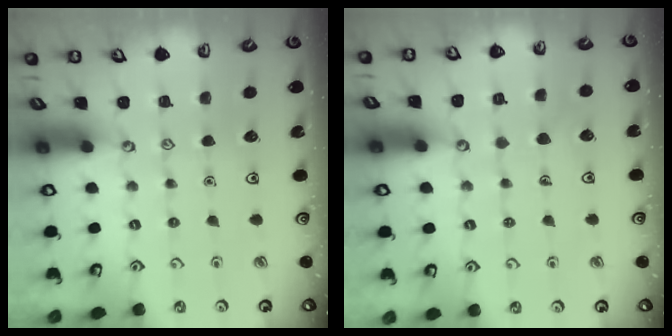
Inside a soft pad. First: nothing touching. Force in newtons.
{"total": 4.9, "press": 4.8, "slide": 0.3}